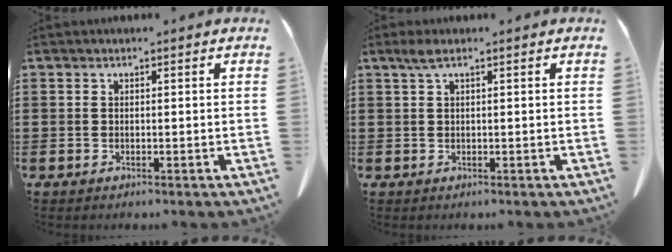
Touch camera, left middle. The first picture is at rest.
{"total": 1.6, "force": [0.6, 0.2, 1.5], "torque": [-0.031, 0.001, 0.010]}